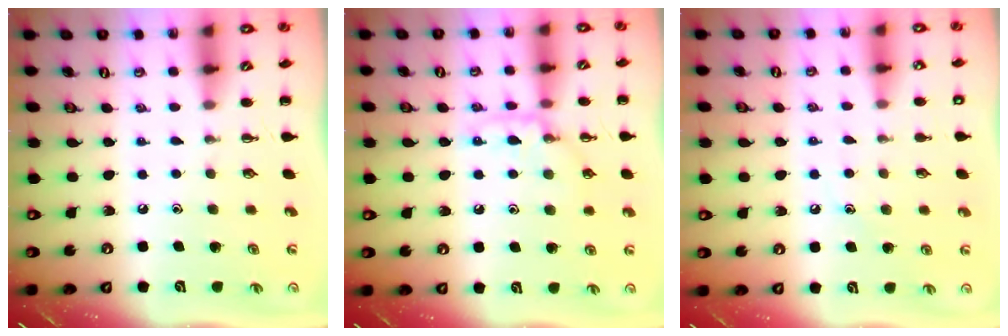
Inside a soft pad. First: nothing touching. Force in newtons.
{"total": 10.3, "press": 10.3, "slide": 0.9}
{"total": 8.7, "press": 8.5, "slide": 1.7}